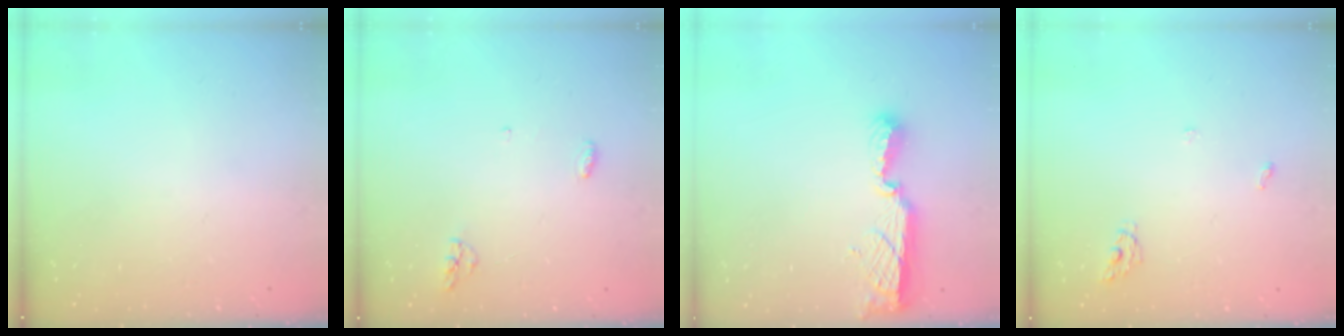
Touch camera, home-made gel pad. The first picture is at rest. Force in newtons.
{"total": 4.2, "press": 4.1, "slide": 0.9}
{"total": 8.5, "press": 8.4, "slide": 0.8}
{"total": 4.4, "press": 4.4, "slide": 0.3}